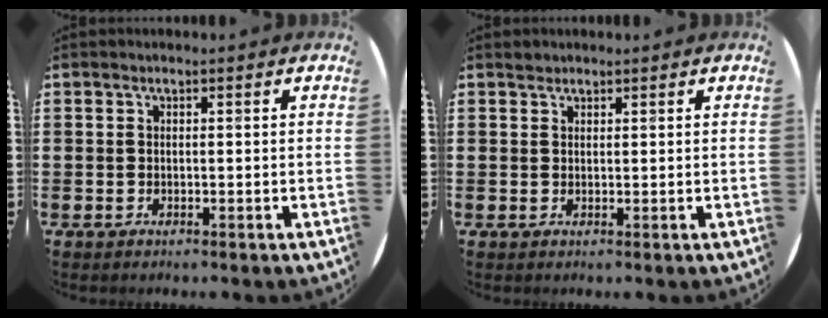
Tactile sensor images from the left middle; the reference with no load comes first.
{"total": 0.8, "force": [0.7, 0.3, -0.1], "torque": [0.001, 0.002, 0.015]}